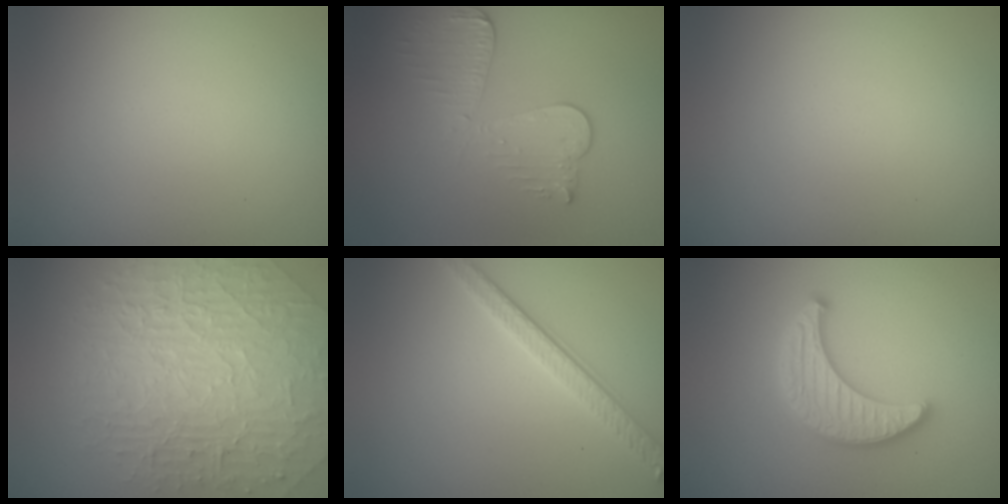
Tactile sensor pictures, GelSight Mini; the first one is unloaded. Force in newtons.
{"total": 3.3, "press": 3.0, "slide": 1.5}
{"total": 0.0}
{"total": 10.2, "press": 6.7, "slide": 7.6}
{"total": 2.8, "press": 2.5, "slide": 1.2}
{"total": 4.4, "press": 4.3, "slide": 0.8}